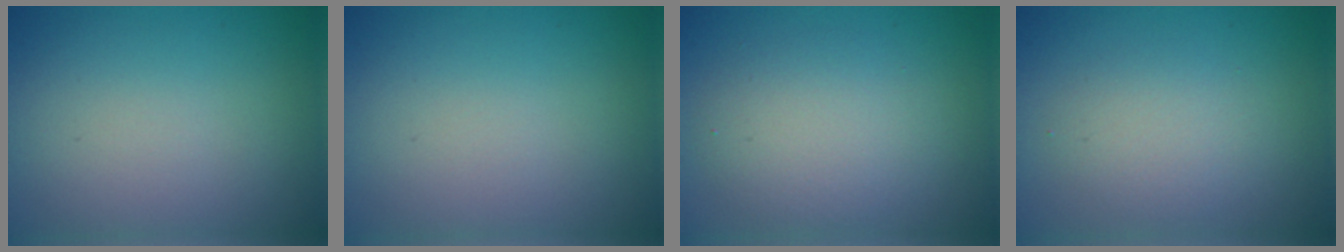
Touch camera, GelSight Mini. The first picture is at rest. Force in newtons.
{"total": 0.0}
{"total": 3.9, "press": 3.9, "slide": 0.4}
{"total": 2.4, "press": 2.4, "slide": 0.0}